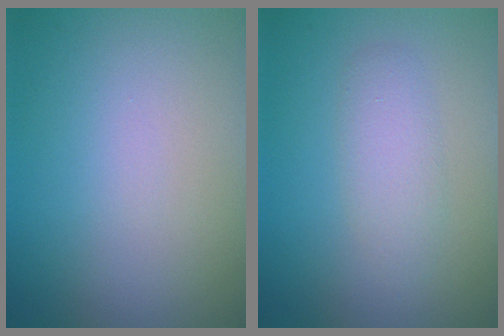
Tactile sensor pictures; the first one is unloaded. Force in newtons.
{"total": 2.2, "press": 2.2, "slide": 0.0}